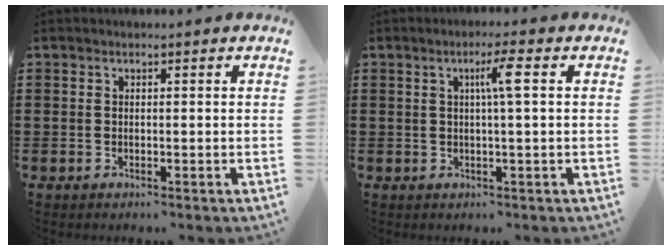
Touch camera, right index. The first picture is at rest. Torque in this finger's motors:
{"motor_torque": [0.68, -0.11, 0.27, 0.07]}